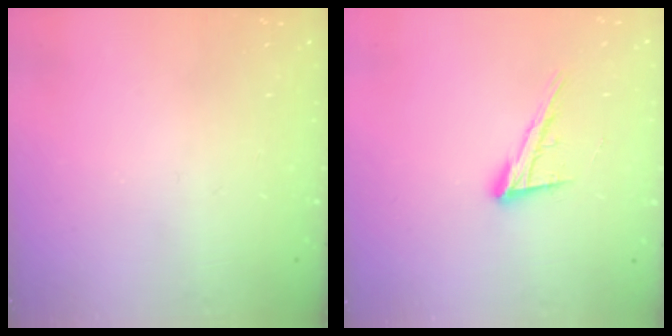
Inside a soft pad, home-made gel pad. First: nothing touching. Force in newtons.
{"total": 12.3, "press": 12.0, "slide": 2.5}